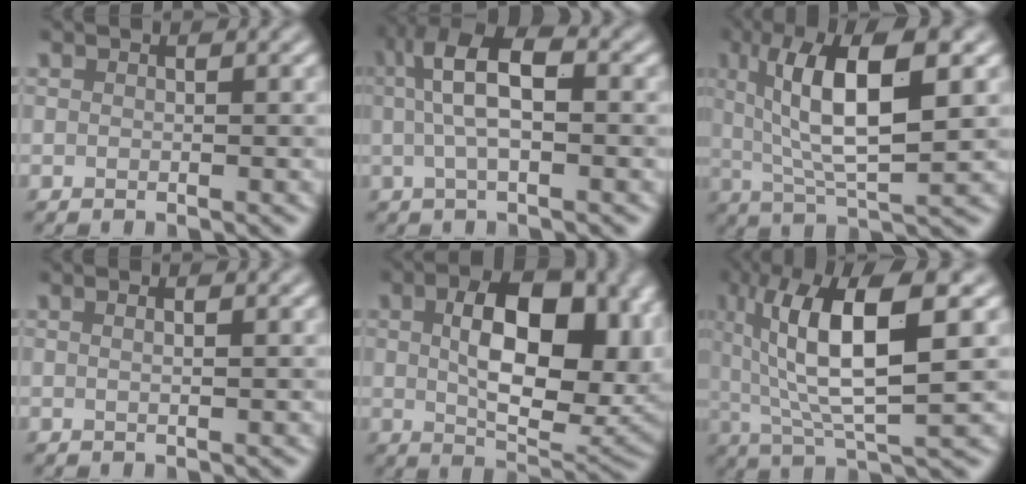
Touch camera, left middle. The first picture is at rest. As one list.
[{"total": 6.5, "force": [1.1, 2.4, 5.9], "torque": [-0.099, 0.022, 0.007]}, {"total": 9.6, "force": [2.5, 2.7, 8.8], "torque": [-0.144, 0.003, 0.043]}, {"total": 1.6, "force": [0.7, 0.7, 1.3], "torque": [-0.003, -0.005, -0.002]}, {"total": 11.9, "force": [1.6, 6.6, 9.8], "torque": [-0.149, -0.008, 0.038]}, {"total": 10.6, "force": [2.5, 2.6, 9.9], "torque": [-0.164, 0.006, 0.048]}]